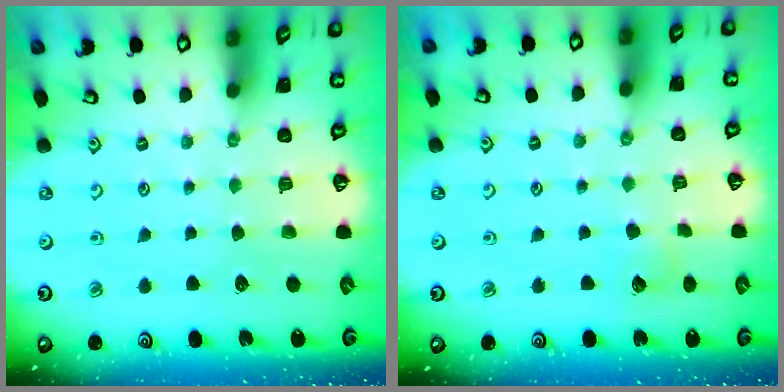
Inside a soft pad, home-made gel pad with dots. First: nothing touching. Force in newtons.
{"total": 5.9, "press": 5.9, "slide": 0.4}